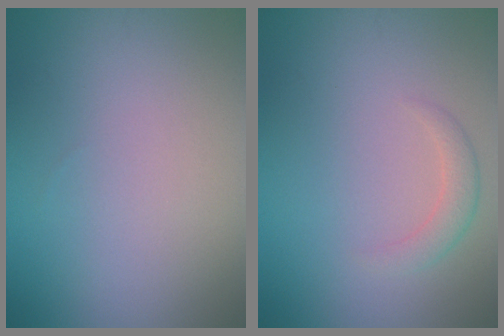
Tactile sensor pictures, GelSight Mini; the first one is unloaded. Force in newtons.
{"total": 1.6, "press": 1.6, "slide": 0.1}